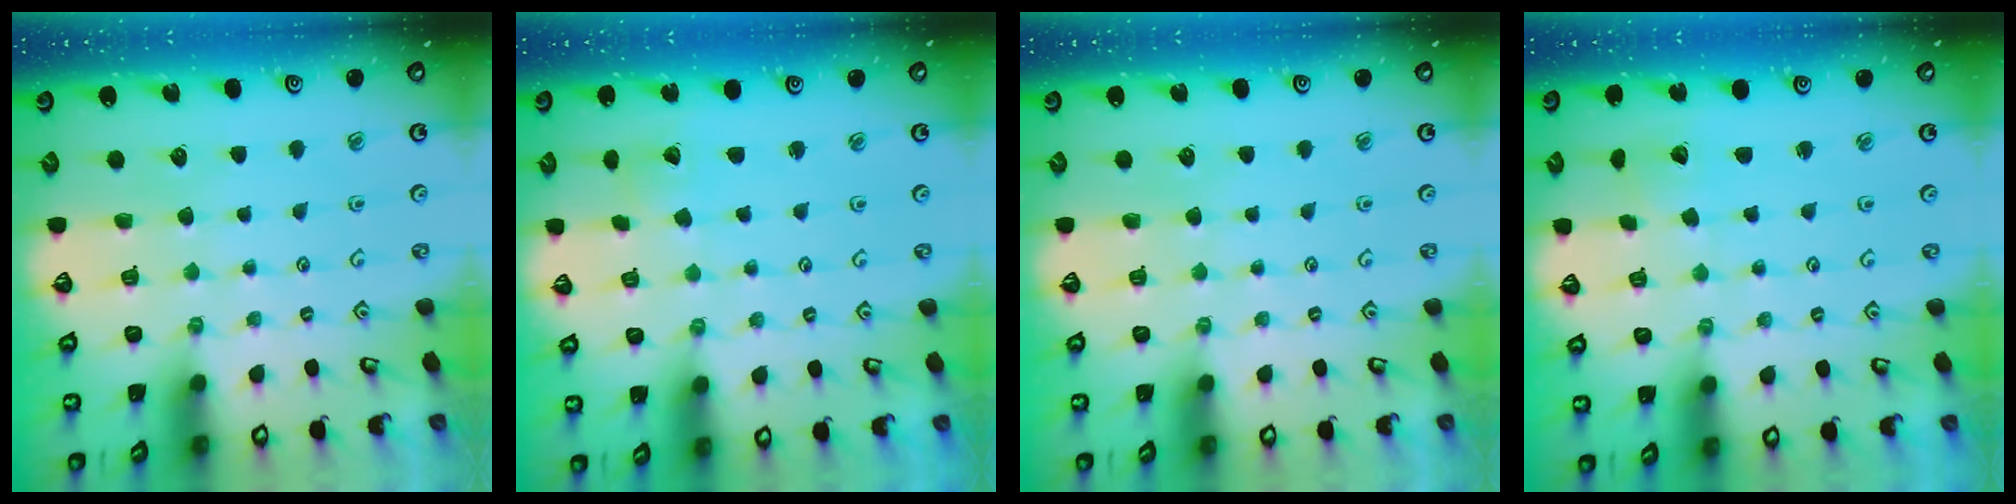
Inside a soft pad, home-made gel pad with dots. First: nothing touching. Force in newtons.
{"total": 2.4, "press": 2.4, "slide": 0.2}
{"total": 0.0}
{"total": 2.6, "press": 2.6, "slide": 0.3}